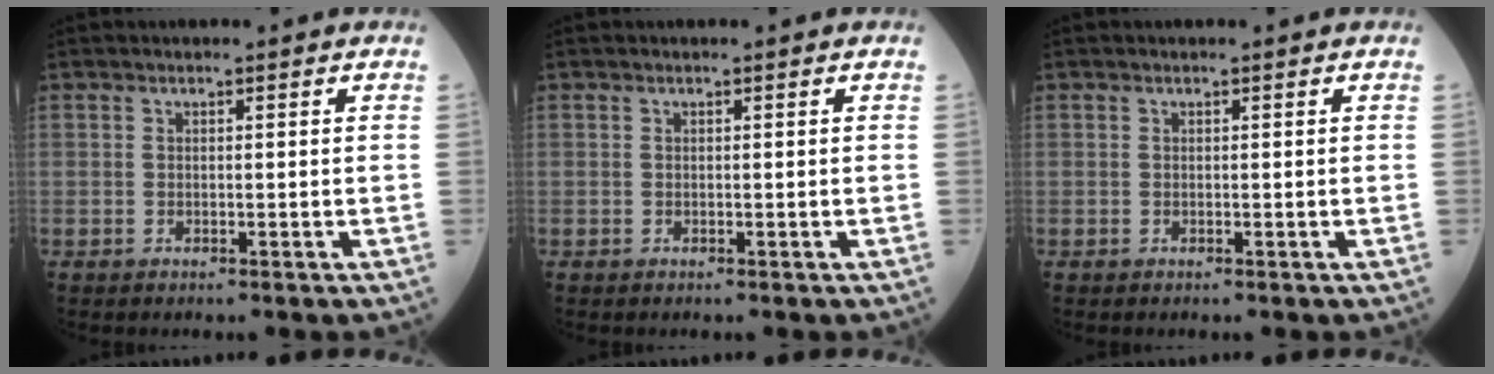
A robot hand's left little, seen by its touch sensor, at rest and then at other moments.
{"total": 0.0}
{"total": 0.0}